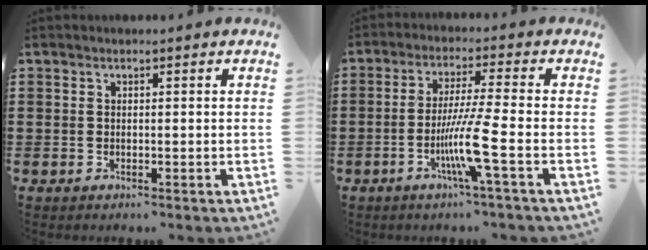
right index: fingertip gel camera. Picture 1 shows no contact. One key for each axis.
{"total": 8.1, "fx": -3.0, "fy": -0.6, "fz": 7.6, "tx": -0.153, "ty": -0.021, "tz": -0.061}